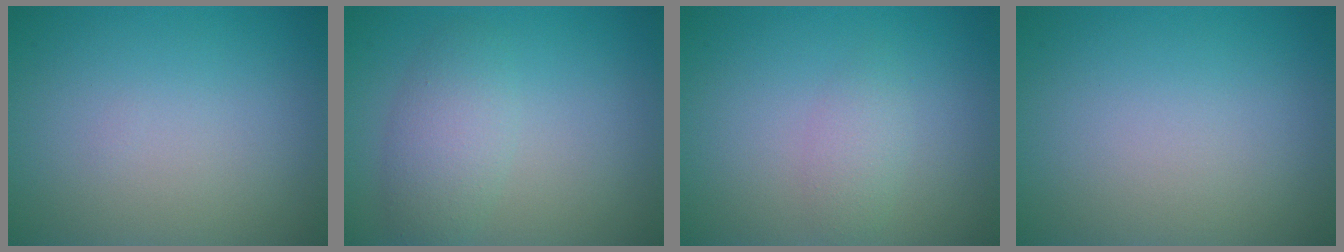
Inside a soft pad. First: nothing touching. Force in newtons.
{"total": 3.1, "press": 3.1, "slide": 0.1}
{"total": 1.6, "press": 1.6, "slide": 0.1}
{"total": 0.0}